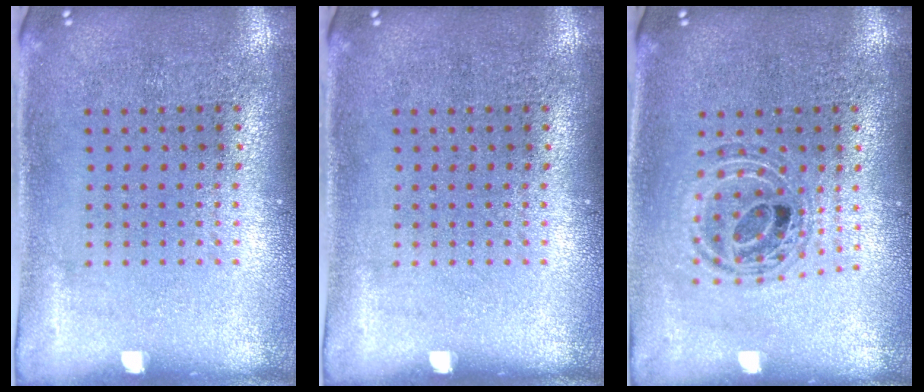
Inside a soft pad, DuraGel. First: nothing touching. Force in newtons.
{"total": 0.0}
{"total": 0.9, "press": 0.9, "slide": 0.2}